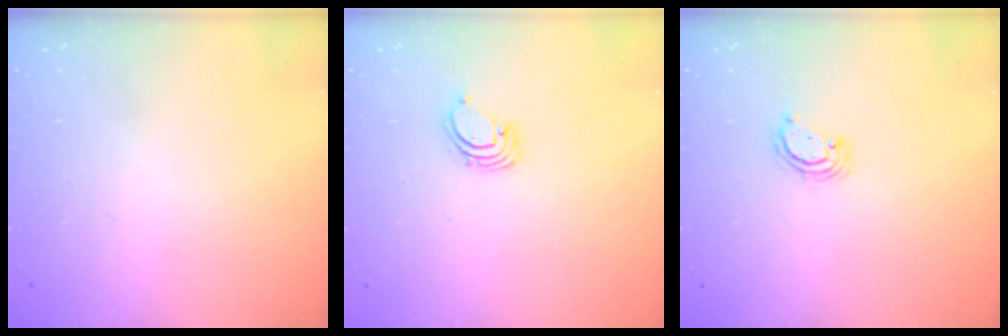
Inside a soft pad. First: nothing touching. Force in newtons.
{"total": 1.4, "press": 1.4, "slide": 0.1}
{"total": 2.9, "press": 2.8, "slide": 0.3}